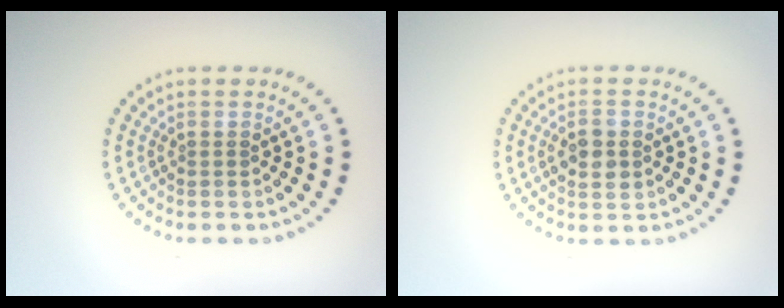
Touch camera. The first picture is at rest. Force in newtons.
{"total": 2.7, "press": 2.7, "slide": 0.1}